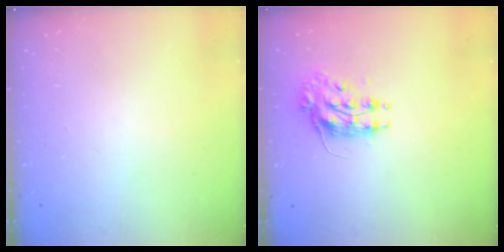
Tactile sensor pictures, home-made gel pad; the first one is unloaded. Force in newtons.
{"total": 8.3, "press": 8.3, "slide": 0.2}